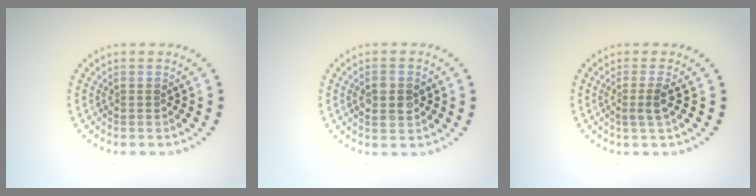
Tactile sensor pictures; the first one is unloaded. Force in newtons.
{"total": 2.8, "press": 2.8, "slide": 0.1}
{"total": 1.7, "press": 1.3, "slide": 1.1}